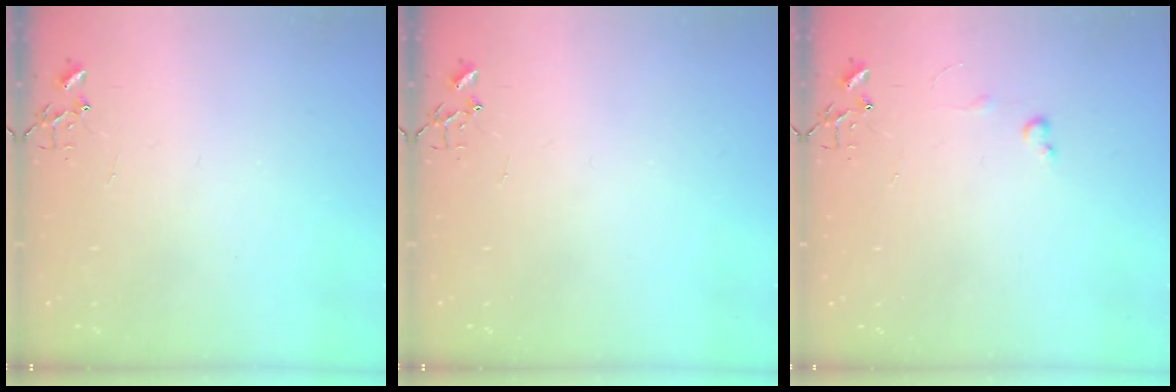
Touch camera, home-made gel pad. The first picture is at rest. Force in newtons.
{"total": 0.0}
{"total": 4.2, "press": 4.2, "slide": 0.6}